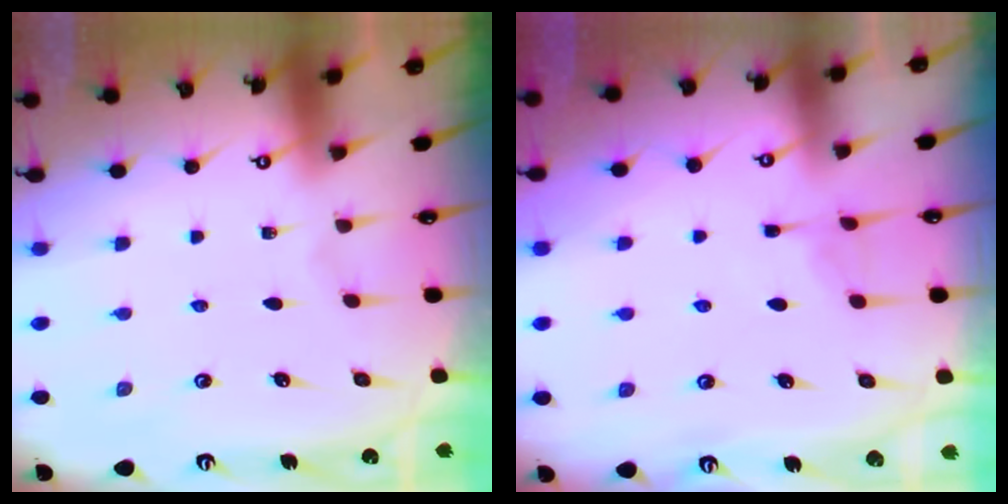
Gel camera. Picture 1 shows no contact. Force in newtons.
{"total": 3.6, "press": 3.5, "slide": 0.5}